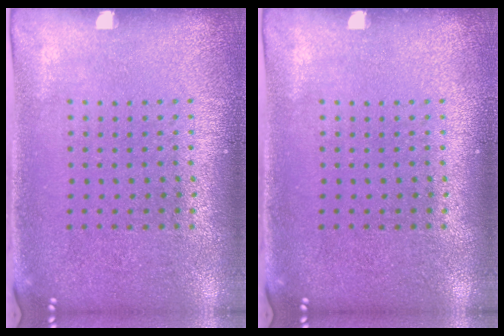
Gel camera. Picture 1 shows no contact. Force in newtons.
{"total": 0.0}